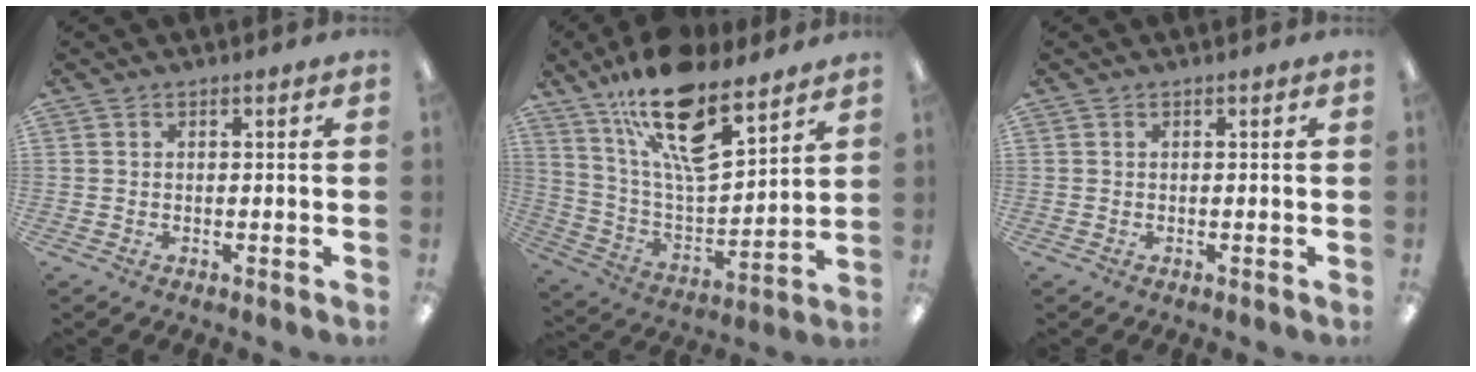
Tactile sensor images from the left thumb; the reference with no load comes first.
{"total": 20.5, "force": [14.1, 7.5, 12.9], "torque": [-0.220, -0.086, 0.244]}
{"total": 0.0}